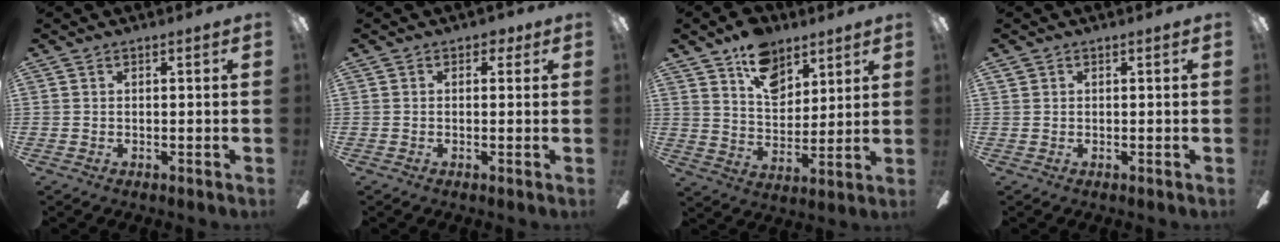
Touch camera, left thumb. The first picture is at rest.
{"total": 1.9, "force": [0.6, 1.5, 1.0], "torque": [-0.003, 0.001, 0.007]}
{"total": 12.7, "force": [8.3, 7.8, 5.5], "torque": [-0.080, -0.040, 0.154]}
{"total": 0.7, "force": [0.4, 0.6, 0.1], "torque": [-0.002, 0.003, 0.007]}